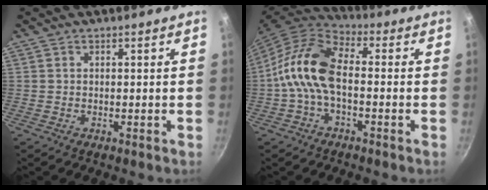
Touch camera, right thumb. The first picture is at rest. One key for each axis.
{"total": 12.0, "fx": -1.5, "fy": 6.6, "fz": 9.8, "tx": -0.186, "ty": 0.039, "tz": -0.046}